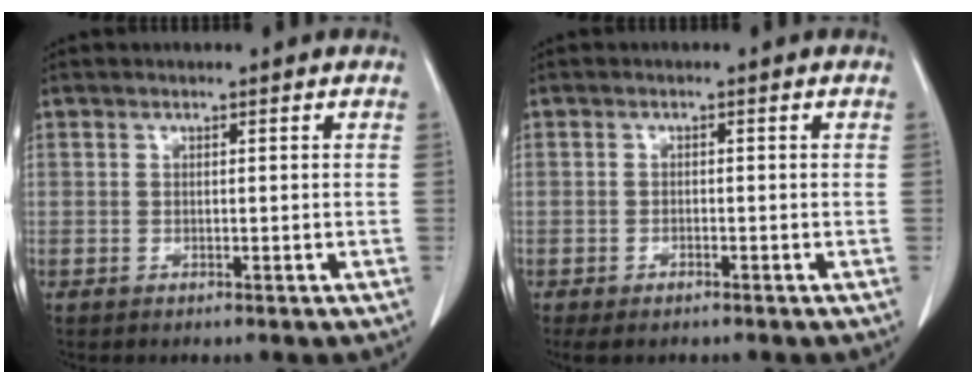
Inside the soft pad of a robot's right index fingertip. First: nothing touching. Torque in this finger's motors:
{"motor_torque": [0.16, -0.34, -0.28, -0.07]}